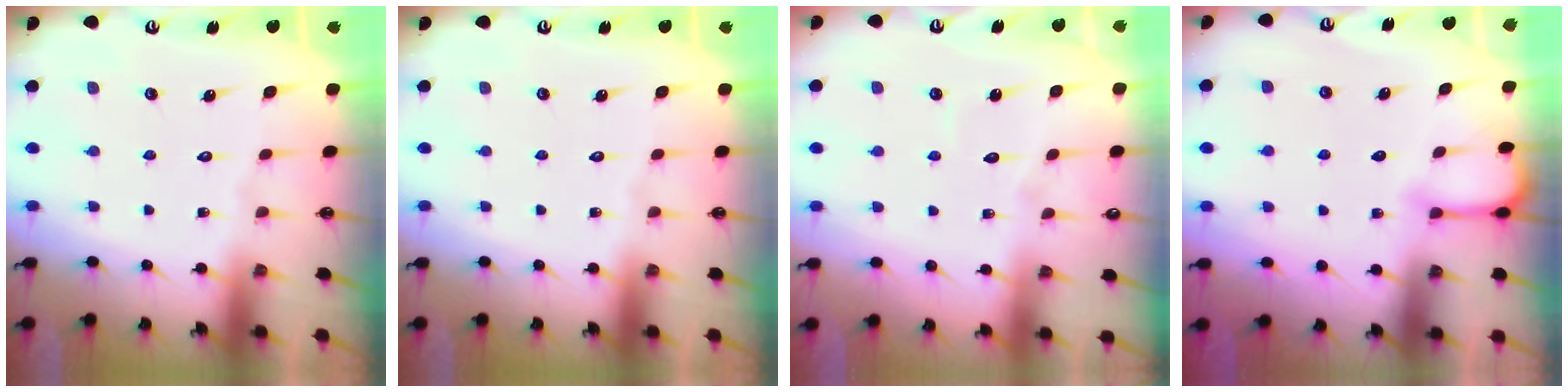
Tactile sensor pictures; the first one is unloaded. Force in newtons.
{"total": 0.0}
{"total": 2.7, "press": 2.7, "slide": 0.2}
{"total": 4.7, "press": 4.7, "slide": 0.4}